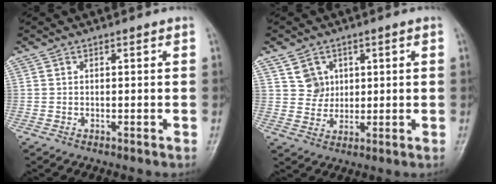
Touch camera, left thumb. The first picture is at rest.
{"total": 4.4, "force": [1.8, 4.0, 0.6], "torque": [0.014, -0.010, 0.034]}